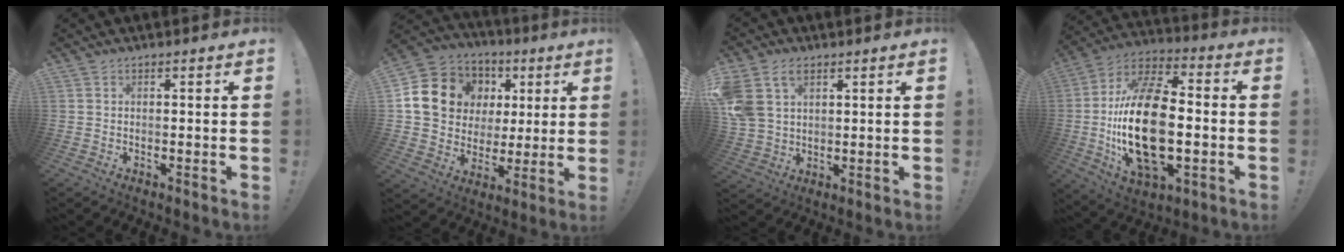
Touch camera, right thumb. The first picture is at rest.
{"total": 16.2, "force": [4.4, 14.0, 6.8], "torque": [-0.103, -0.006, 0.115]}
{"total": 10.2, "force": [5.0, 7.0, 5.6], "torque": [-0.118, -0.010, 0.102]}
{"total": 26.2, "force": [-2.8, 14.1, 21.9], "torque": [-0.432, 0.007, -0.045]}